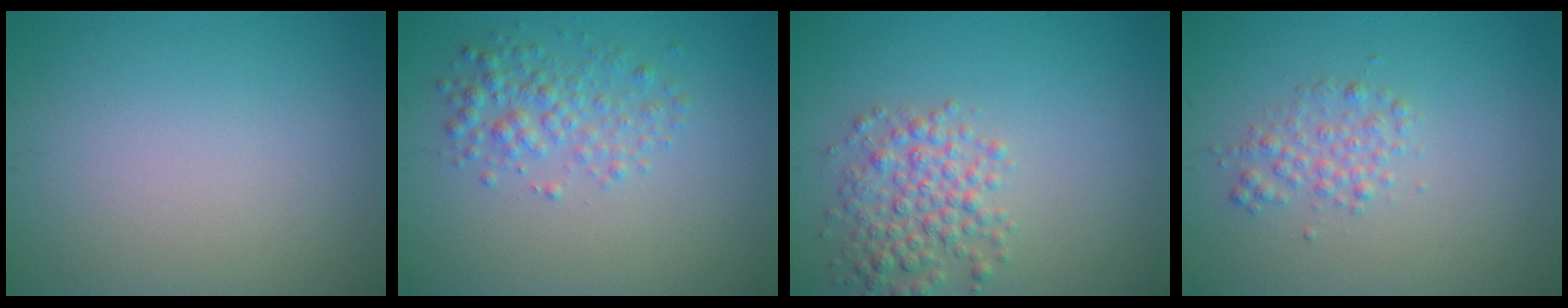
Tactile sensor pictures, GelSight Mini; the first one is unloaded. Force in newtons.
{"total": 3.0, "press": 3.0, "slide": 0.1}
{"total": 3.9, "press": 3.9, "slide": 0.1}
{"total": 2.0, "press": 2.0, "slide": 0.0}